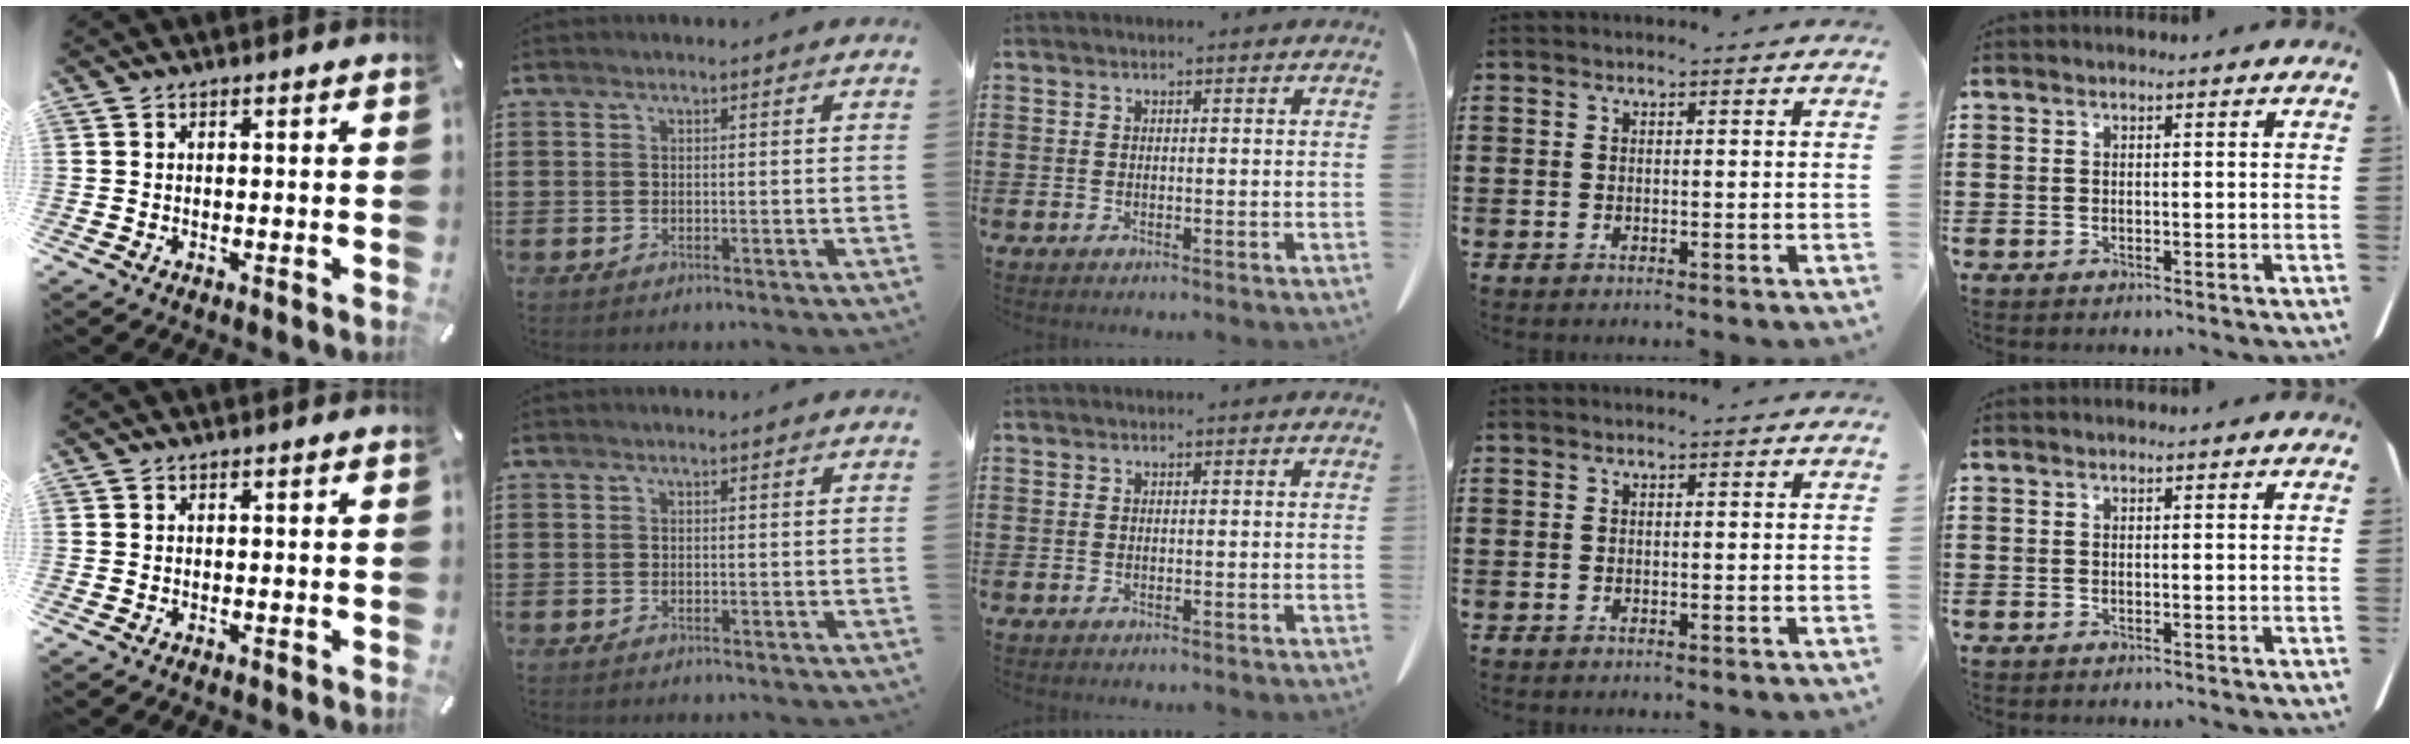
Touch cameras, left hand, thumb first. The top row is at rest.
{}